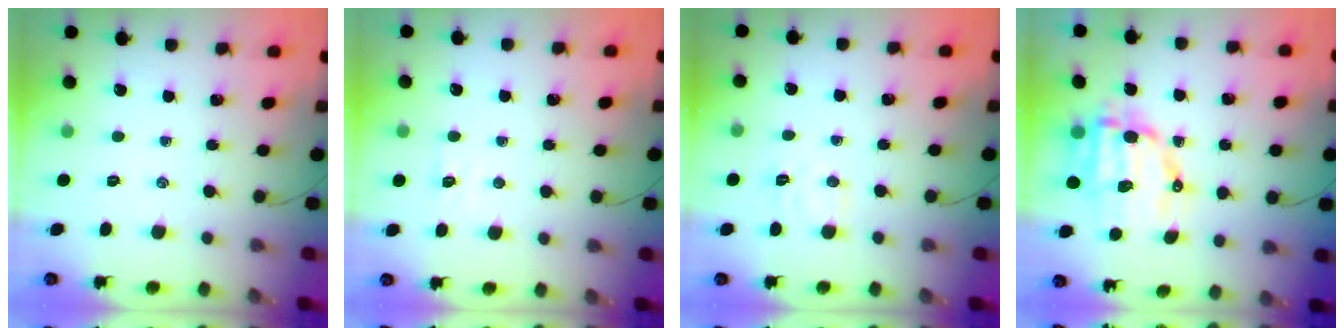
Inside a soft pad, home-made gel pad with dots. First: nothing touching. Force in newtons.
{"total": 2.3, "press": 2.1, "slide": 0.8}
{"total": 5.5, "press": 5.4, "slide": 1.3}
{"total": 11.7, "press": 11.4, "slide": 2.4}